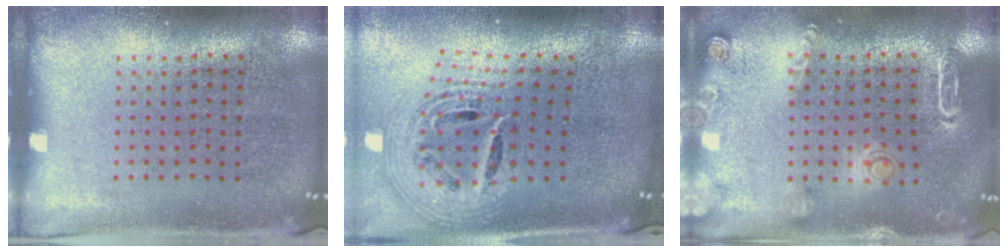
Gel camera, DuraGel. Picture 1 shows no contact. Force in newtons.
{"total": 2.6, "press": 1.9, "slide": 1.8}
{"total": 1.8, "press": 1.8, "slide": 0.3}